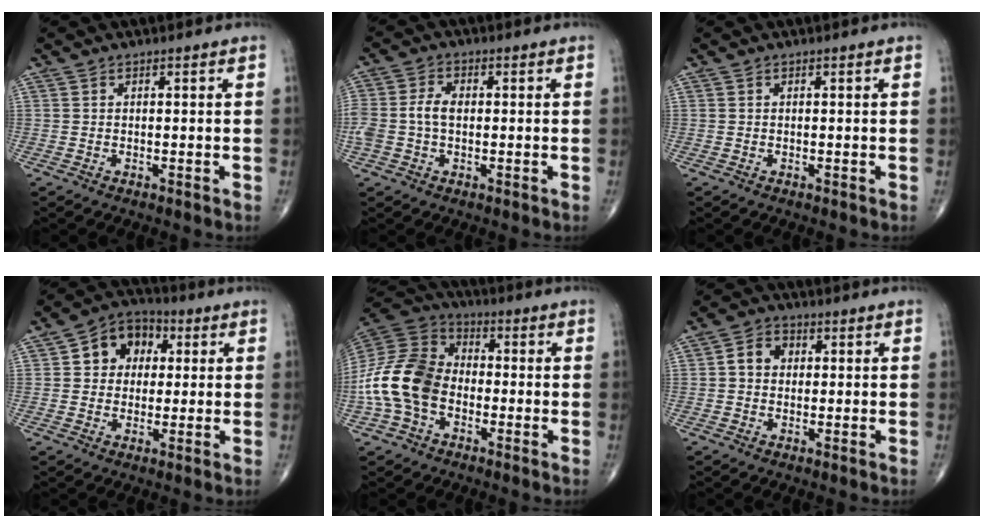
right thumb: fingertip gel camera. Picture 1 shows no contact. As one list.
[{"total": 6.1, "force": [-0.3, 4.0, 4.6], "torque": [-0.115, 0.019, -0.005]}, {"total": 0.0}, {"total": 9.6, "force": [2.2, 7.7, 5.3], "torque": [-0.046, 0.014, 0.024]}, {"total": 15.9, "force": [-3.4, 11.3, 10.7], "torque": [-0.211, 0.038, -0.075]}, {"total": 4.5, "force": [0.4, 3.7, 2.5], "torque": [-0.030, 0.014, 0.000]}]